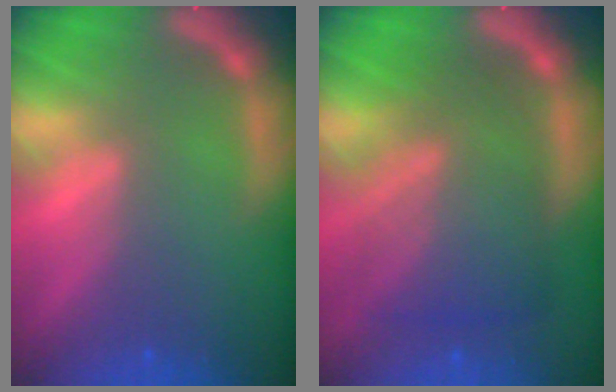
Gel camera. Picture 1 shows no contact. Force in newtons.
{"total": 8.6}